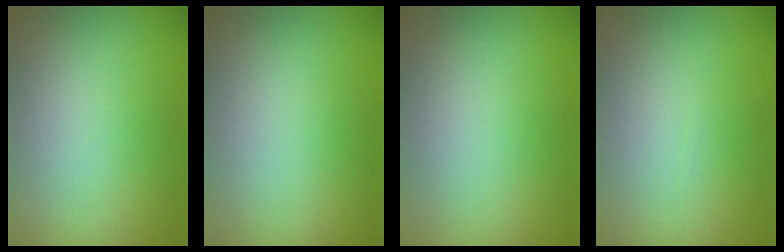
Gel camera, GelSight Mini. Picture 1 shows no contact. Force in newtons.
{"total": 0.0}
{"total": 0.0}
{"total": 0.0}